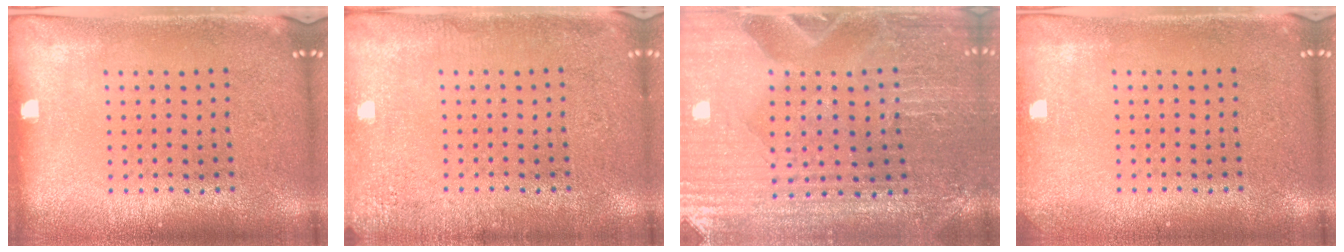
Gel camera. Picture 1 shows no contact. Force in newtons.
{"total": 2.5, "press": 2.4, "slide": 0.5}
{"total": 2.2, "press": 2.1, "slide": 0.2}
{"total": 1.0, "press": 1.0, "slide": 0.1}